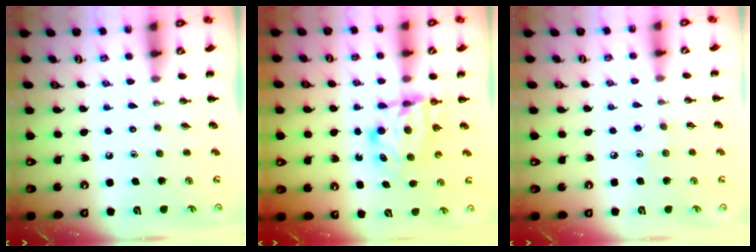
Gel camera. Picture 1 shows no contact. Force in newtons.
{"total": 6.0, "press": 6.0, "slide": 0.4}
{"total": 4.0, "press": 3.9, "slide": 1.1}